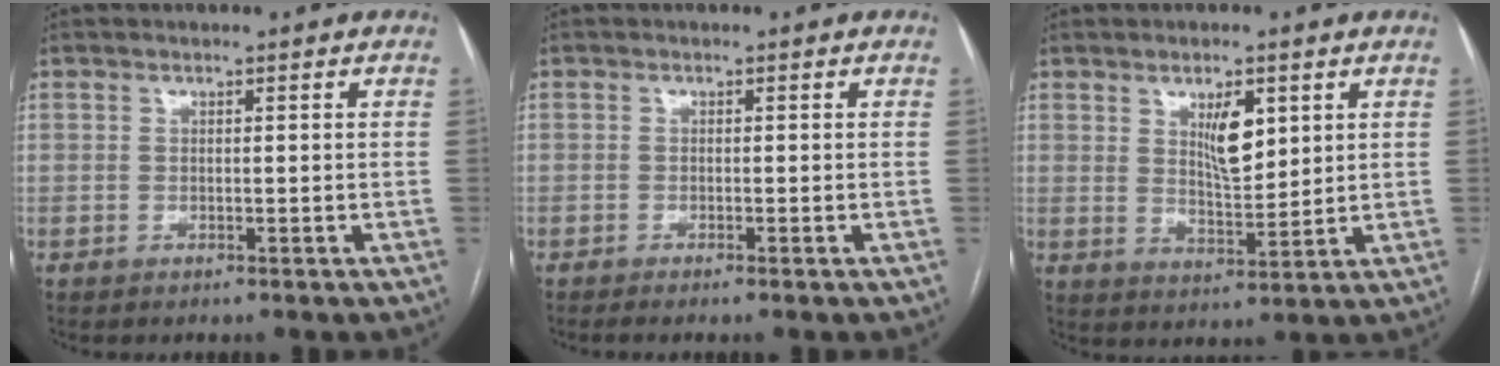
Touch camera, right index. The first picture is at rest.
{"total": 1.5, "force": [-1.1, -0.3, 0.9], "torque": [-0.014, -0.001, -0.018]}
{"total": 6.2, "force": [2.5, 2.1, 5.3], "torque": [-0.094, -0.006, 0.050]}